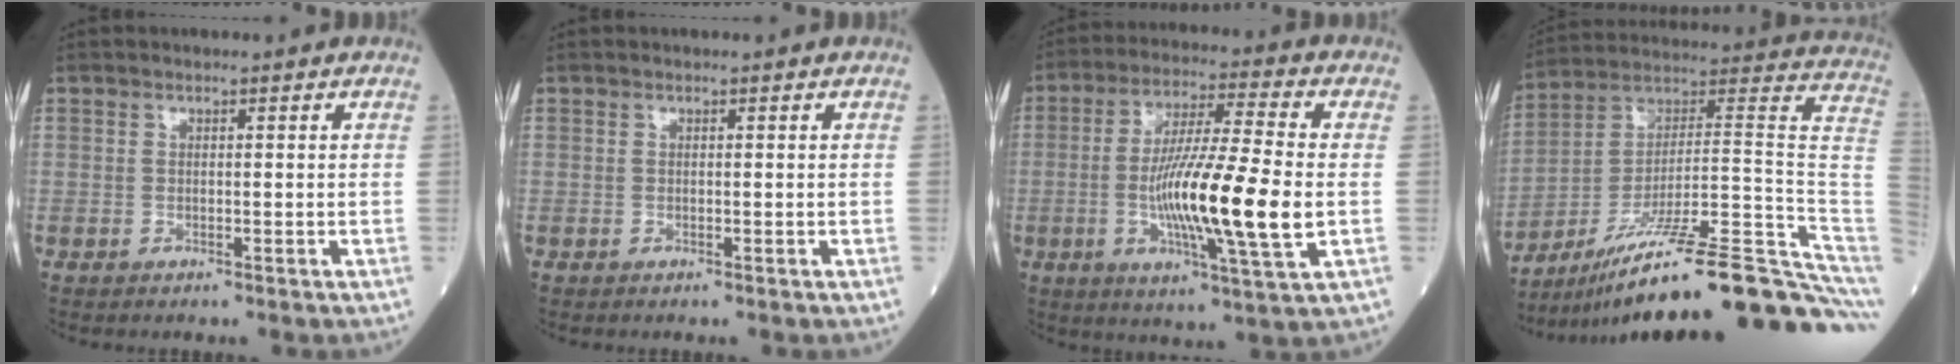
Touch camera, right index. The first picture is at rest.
{"total": 0.0}
{"total": 16.6, "force": [-2.3, 0.4, 16.4], "torque": [-0.294, -0.015, -0.045]}
{"total": 28.3, "force": [-20.5, 1.2, 19.6], "torque": [-0.191, 0.040, -0.320]}